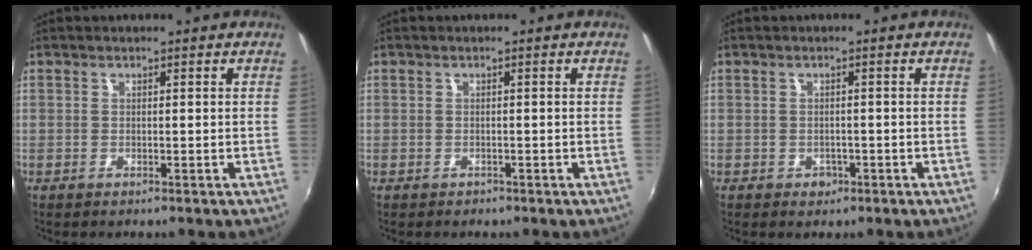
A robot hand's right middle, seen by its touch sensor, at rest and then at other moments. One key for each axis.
{"total": 0.9, "fx": -0.6, "fy": 0.6, "fz": 0.0, "tx": -0.002, "ty": -0.001, "tz": -0.008}
{"total": 2.0, "fx": -0.9, "fy": 1.7, "fz": 0.6, "tx": -0.013, "ty": -0.003, "tz": -0.010}